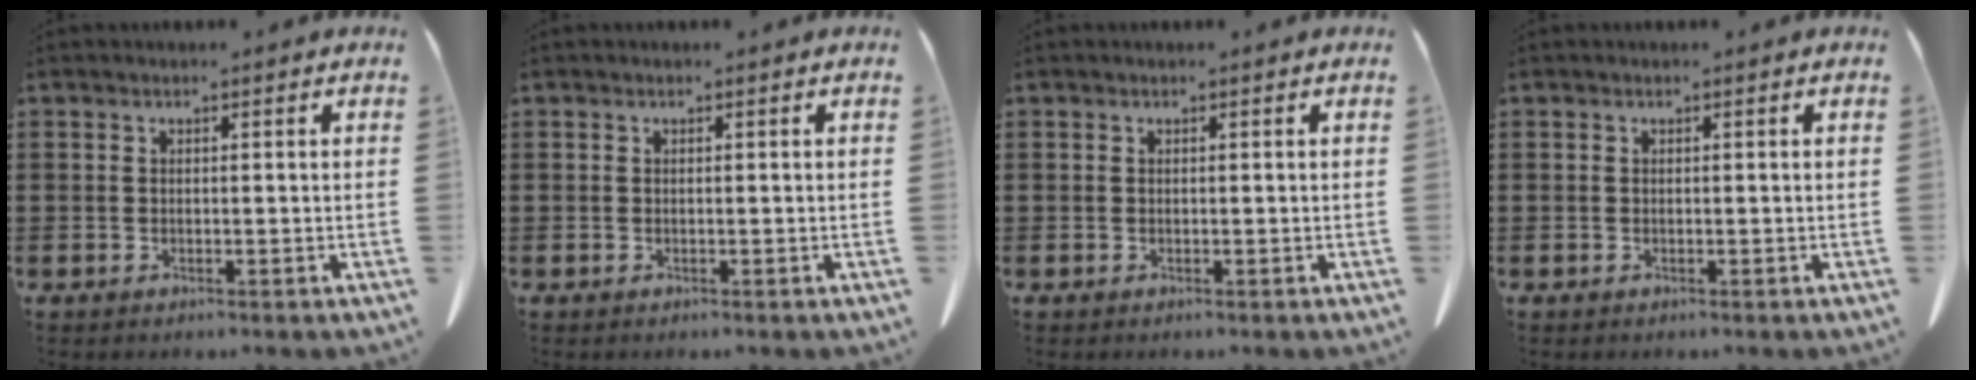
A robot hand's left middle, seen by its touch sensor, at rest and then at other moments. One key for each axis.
{"total": 0.0}
{"total": 0.0}
{"total": 0.0}